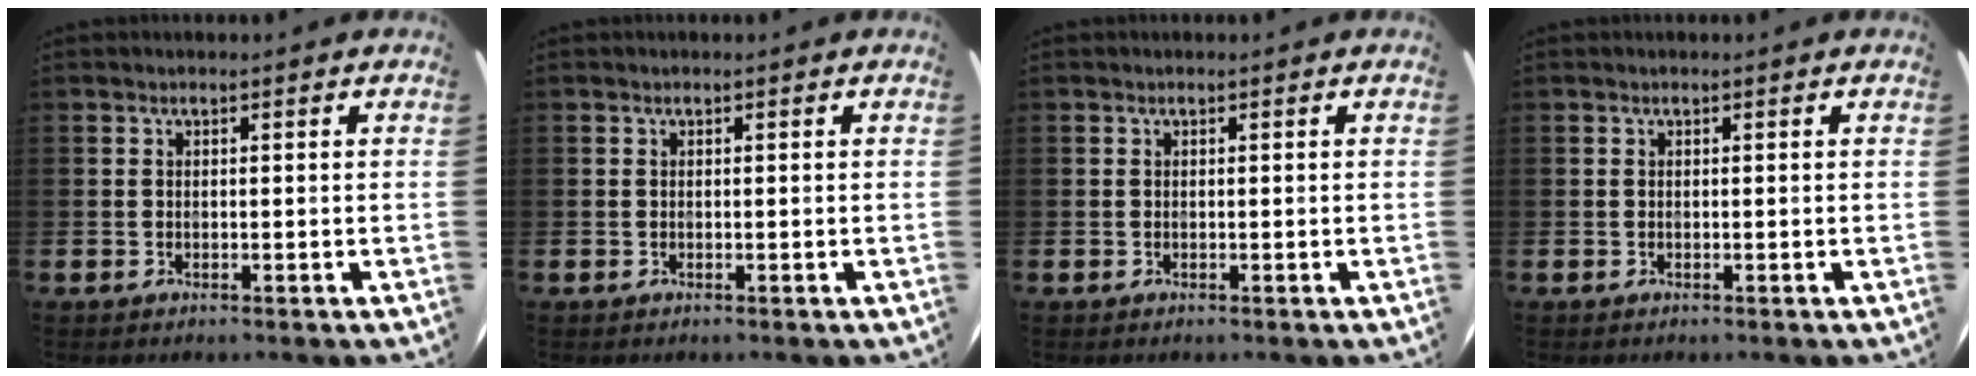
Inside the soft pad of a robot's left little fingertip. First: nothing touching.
{"total": 0.0}
{"total": 0.0}
{"total": 0.0}